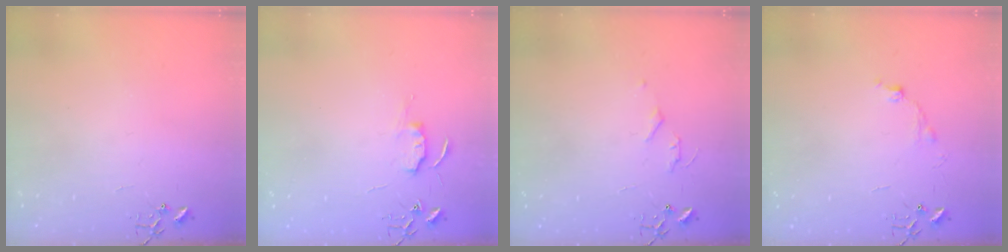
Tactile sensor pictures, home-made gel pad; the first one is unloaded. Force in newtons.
{"total": 5.7, "press": 5.7, "slide": 0.6}
{"total": 5.0, "press": 5.0, "slide": 0.7}
{"total": 6.7, "press": 6.7, "slide": 0.9}